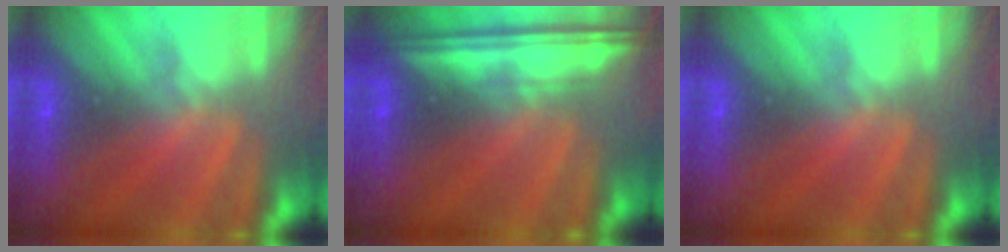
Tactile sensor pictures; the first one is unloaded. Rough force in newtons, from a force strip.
{"total": 7.8}
{"total": 0.0}